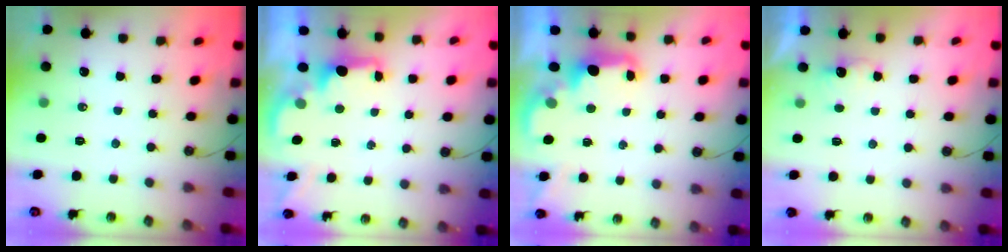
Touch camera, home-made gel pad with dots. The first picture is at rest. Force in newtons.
{"total": 1.6, "press": 1.4, "slide": 0.7}
{"total": 2.8, "press": 2.6, "slide": 0.9}
{"total": 2.3, "press": 2.1, "slide": 0.9}